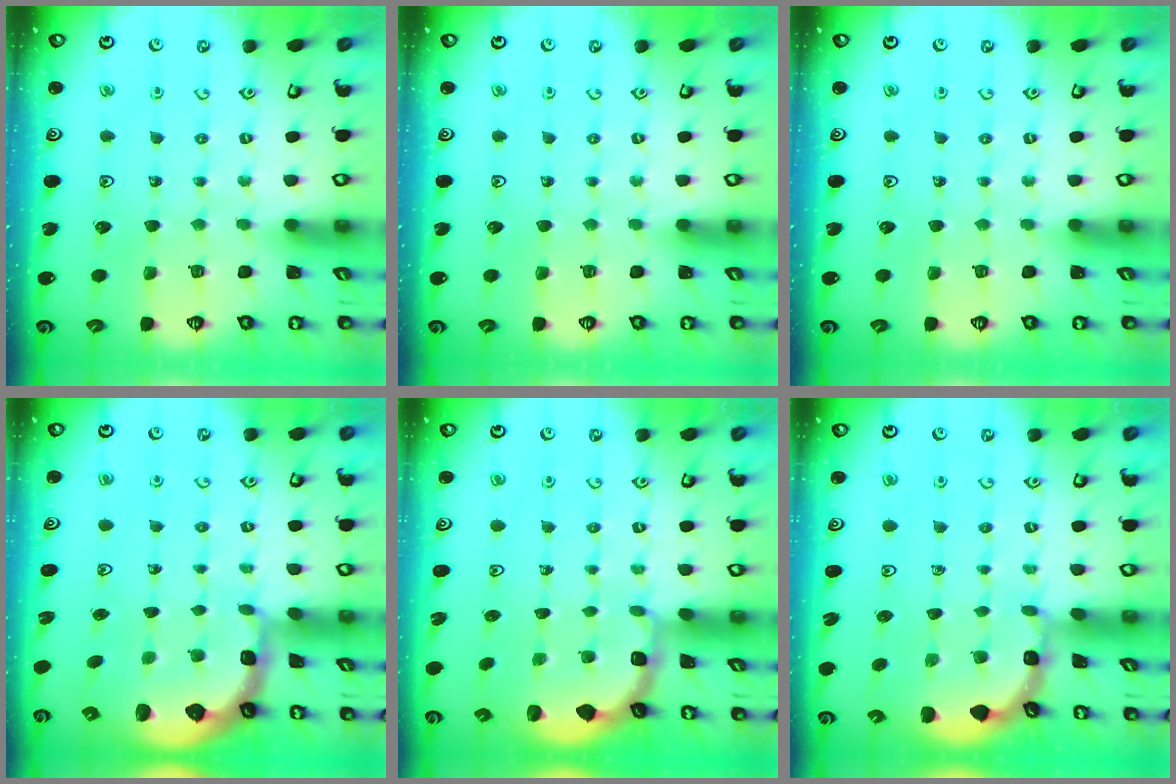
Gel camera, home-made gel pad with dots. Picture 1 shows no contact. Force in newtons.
{"total": 0.0}
{"total": 0.0}
{"total": 2.5, "press": 1.8, "slide": 1.8}
{"total": 1.9, "press": 1.8, "slide": 0.7}
{"total": 1.7, "press": 1.7, "slide": 0.1}